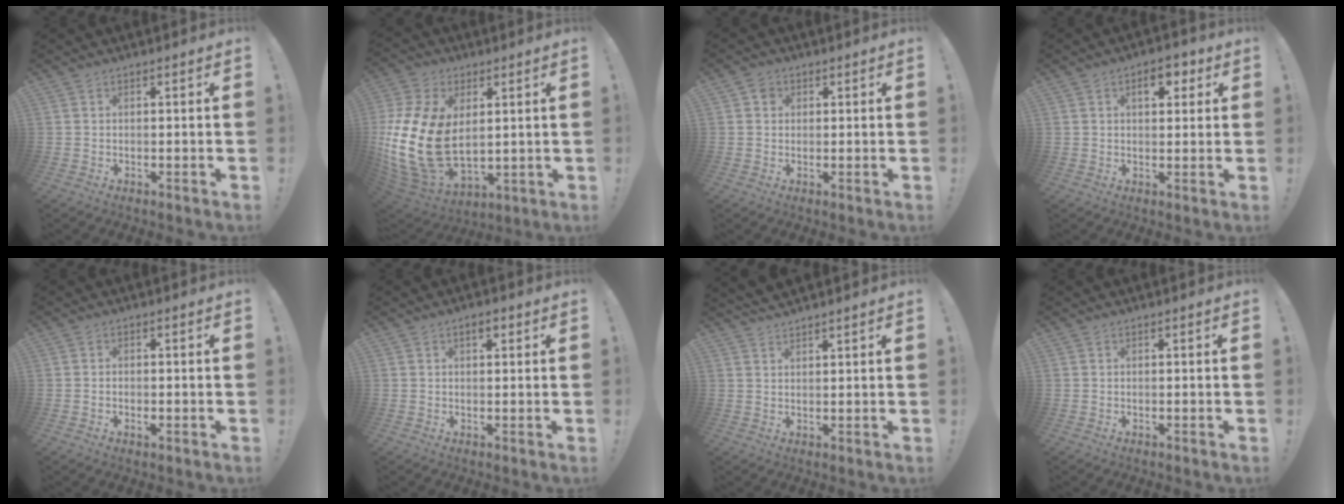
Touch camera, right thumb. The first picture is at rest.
{"total": 23.3, "force": [0.9, 16.2, 16.8], "torque": [-0.350, -0.014, 0.029]}
{"total": 2.0, "force": [1.1, 1.5, 0.7], "torque": [0.000, -0.003, 0.018]}
{"total": 6.2, "force": [2.5, 3.6, 4.3], "torque": [-0.046, -0.003, 0.038]}
{"total": 1.5, "force": [-0.9, 0.8, 0.8], "torque": [-0.017, 0.006, -0.014]}
{"total": 2.4, "force": [1.3, 1.1, 1.7], "torque": [-0.021, -0.002, 0.020]}
{"total": 2.8, "force": [2.7, -0.1, 0.7], "torque": [-0.009, -0.018, 0.050]}
{"total": 0.0}